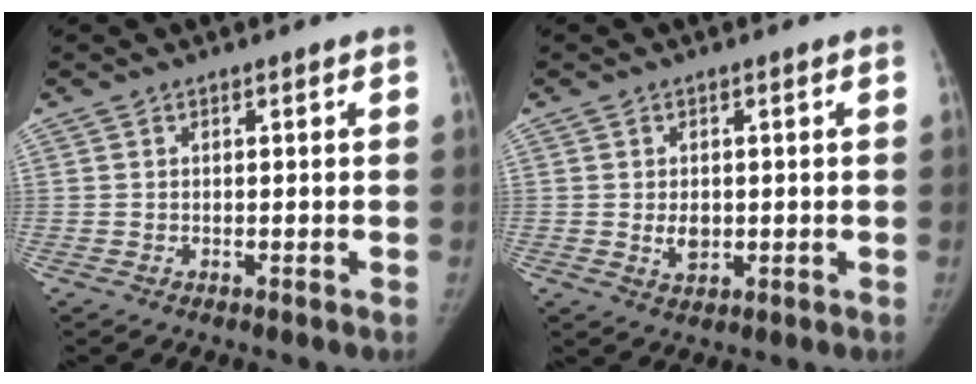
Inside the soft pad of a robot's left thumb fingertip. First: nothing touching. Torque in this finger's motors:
{"motor_torque": [-0.32, 0.42, 0.13, 0.50, 0.02]}